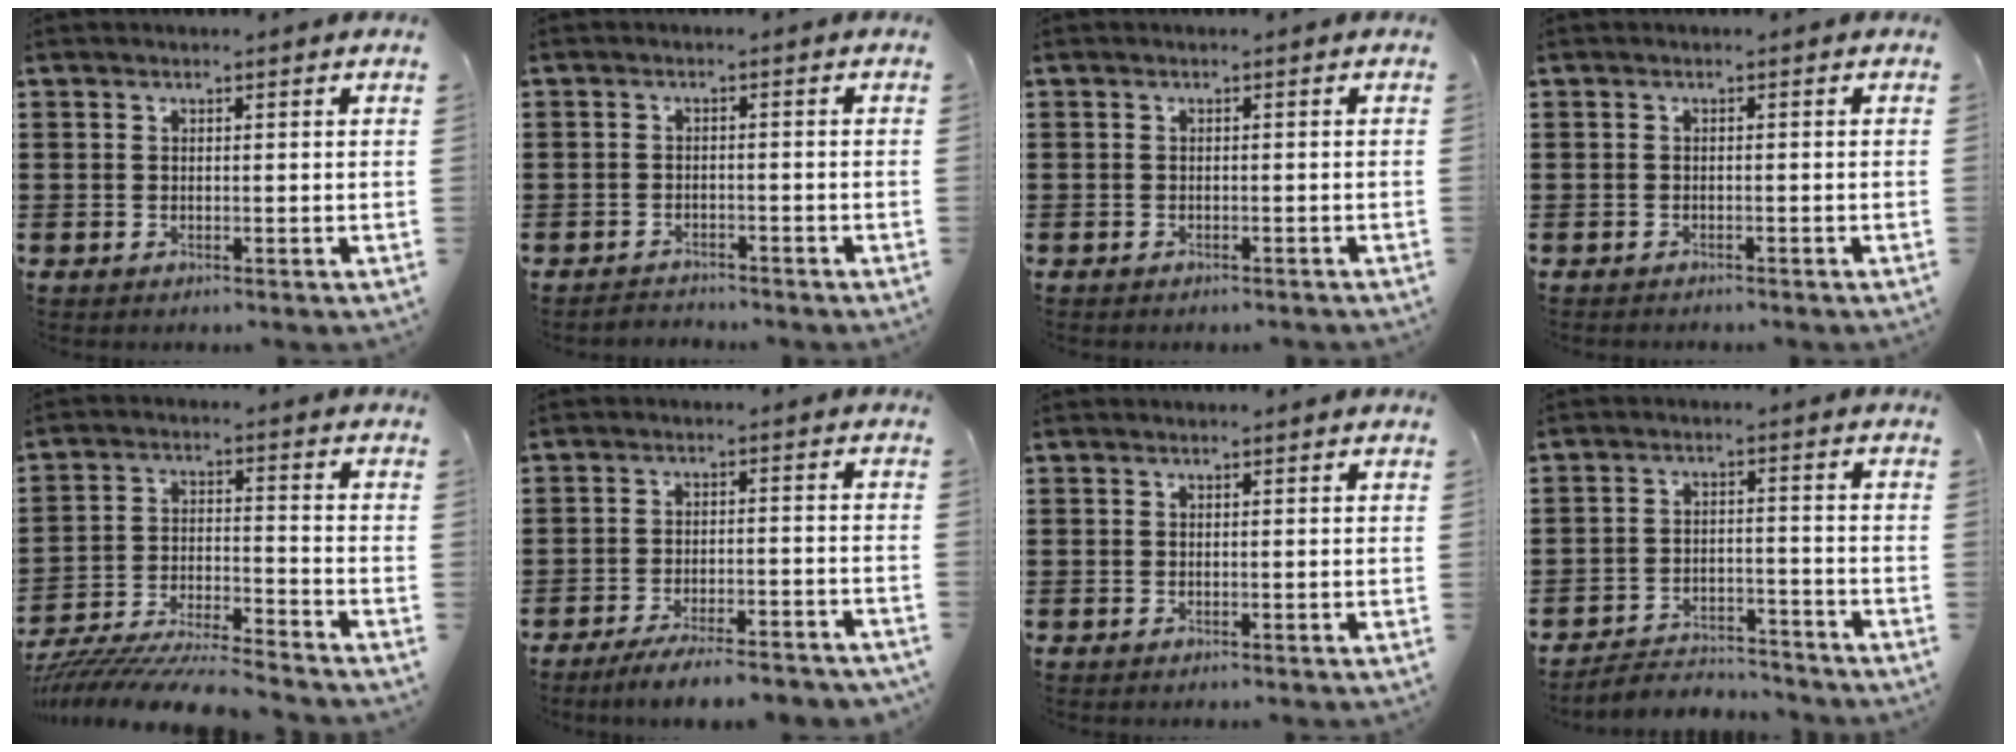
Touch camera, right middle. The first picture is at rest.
{"total": 2.0, "force": [-2.0, 0.4, -0.3], "torque": [-0.001, 0.003, -0.047]}
{"total": 0.8, "force": [-0.7, 0.4, 0.0], "torque": [0.000, 0.003, -0.016]}
{"total": 0.8, "force": [-0.8, 0.1, 0.0], "torque": [-0.001, 0.002, -0.017]}
{"total": 8.8, "force": [-8.5, 0.4, 1.9], "torque": [-0.033, 0.011, -0.169]}
{"total": 5.3, "force": [-4.8, 0.2, 2.1], "torque": [-0.040, -0.007, -0.093]}
{"total": 0.0}
{"total": 4.1, "force": [-3.9, 1.0, 0.3], "torque": [-0.010, 0.009, -0.085]}